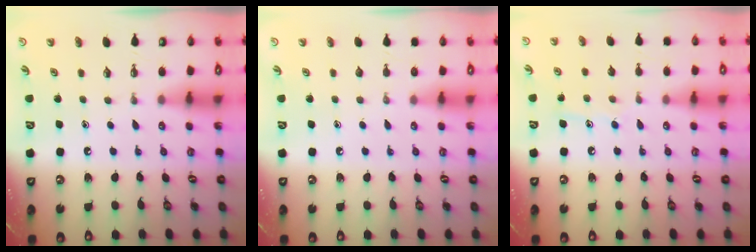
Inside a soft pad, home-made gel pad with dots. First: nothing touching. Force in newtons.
{"total": 0.0}
{"total": 8.0, "press": 8.0, "slide": 0.5}